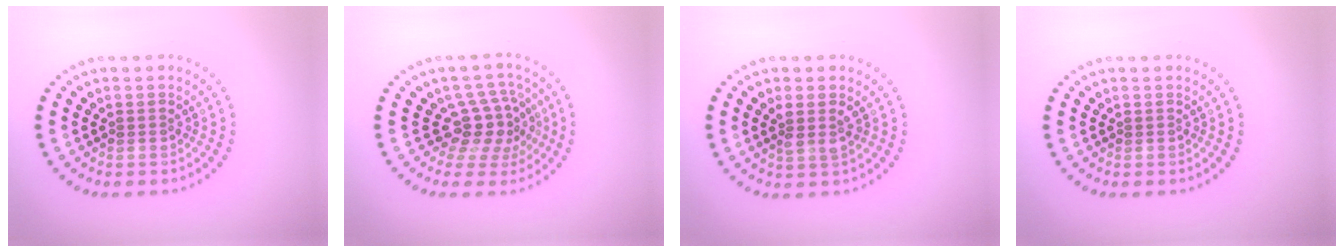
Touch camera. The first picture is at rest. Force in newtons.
{"total": 3.6, "press": 2.8, "slide": 2.2}
{"total": 1.7, "press": 1.5, "slide": 0.8}
{"total": 0.0}